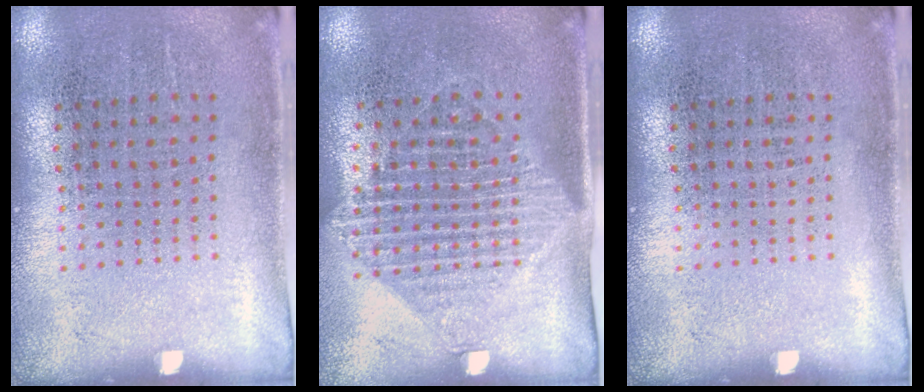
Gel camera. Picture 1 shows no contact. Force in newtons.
{"total": 1.5, "press": 1.2, "slide": 0.9}
{"total": 0.0}